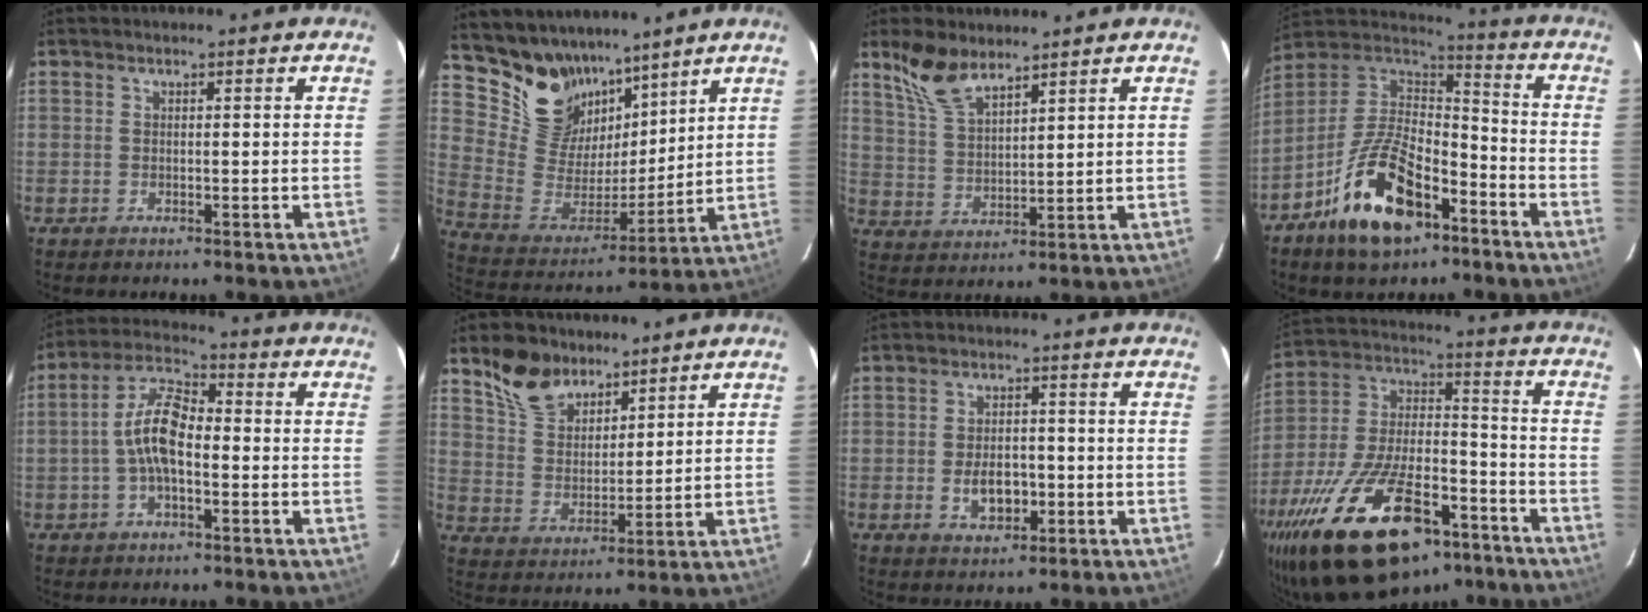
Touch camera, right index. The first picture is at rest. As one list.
[{"total": 16.2, "force": [12.2, 9.2, 5.2], "torque": [-0.126, 0.005, 0.246]}, {"total": 8.3, "force": [6.4, 3.1, 4.3], "torque": [-0.087, 0.011, 0.134]}, {"total": 18.7, "force": [-10.2, 8.9, 12.9], "torque": [-0.258, -0.002, -0.179]}, {"total": 9.1, "force": [-1.6, 3.9, 8.0], "torque": [-0.169, 0.019, -0.033]}, {"total": 10.2, "force": [7.6, 5.6, 3.9], "torque": [-0.081, 0.024, 0.149]}, {"total": 5.9, "force": [-1.5, 3.7, 4.3], "torque": [-0.085, 0.001, -0.019]}, {"total": 29.3, "force": [-18.3, 12.7, 19.1], "torque": [-0.370, -0.011, -0.288]}]